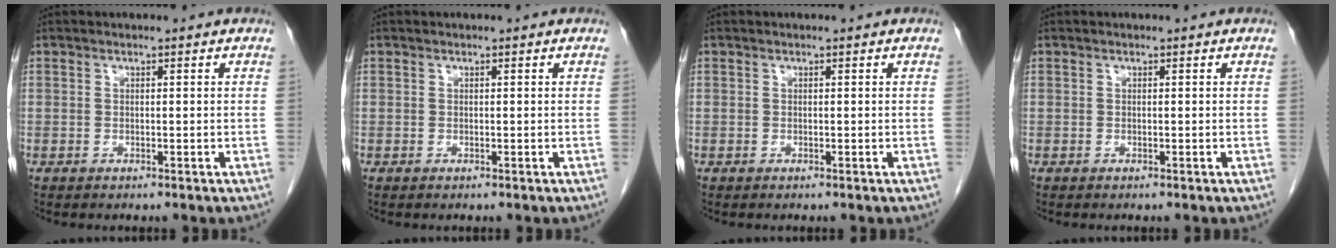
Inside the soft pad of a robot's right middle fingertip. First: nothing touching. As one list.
[{"total": 0.0}, {"total": 0.0}, {"total": 0.0}]